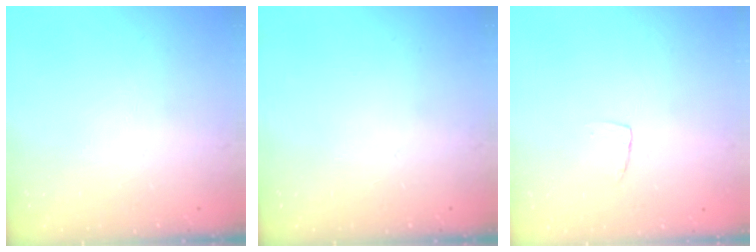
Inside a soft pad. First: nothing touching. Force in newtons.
{"total": 0.0}
{"total": 3.3, "press": 3.3, "slide": 0.2}